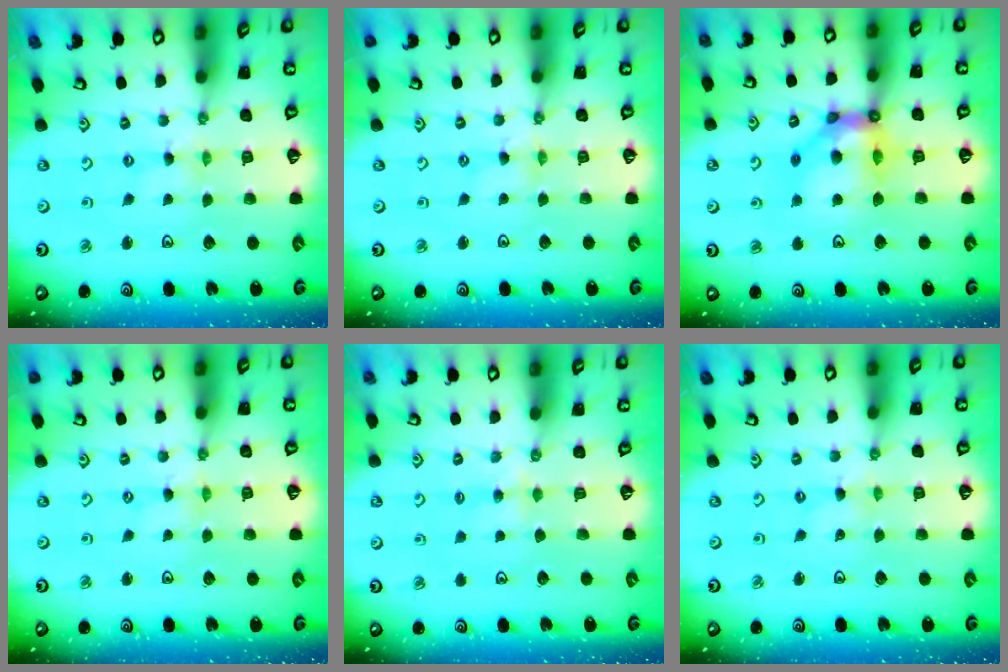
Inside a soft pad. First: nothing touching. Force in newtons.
{"total": 1.0, "press": 1.0, "slide": 0.2}
{"total": 12.4, "press": 12.4, "slide": 1.1}
{"total": 0.0}
{"total": 3.3, "press": 3.2, "slide": 0.5}
{"total": 0.0}